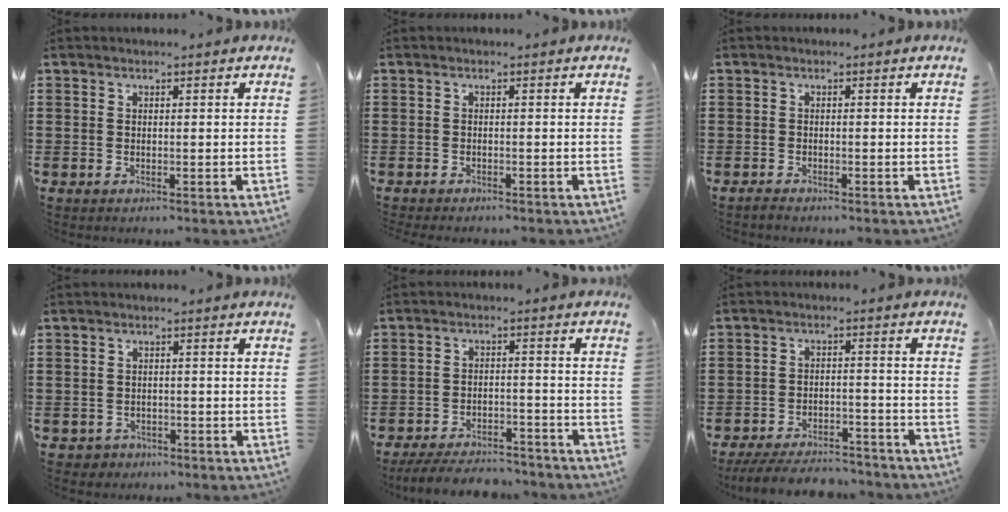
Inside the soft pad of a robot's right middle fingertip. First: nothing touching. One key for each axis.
{"total": 0.8, "fx": -0.8, "fy": -0.1, "fz": 0.0, "tx": -0.003, "ty": -0.002, "tz": -0.016}
{"total": 0.7, "fx": -0.7, "fy": 0.0, "fz": 0.1, "tx": -0.005, "ty": -0.004, "tz": -0.013}
{"total": 1.3, "fx": -1.1, "fy": 0.7, "fz": -0.1, "tx": -0.005, "ty": 0.001, "tz": -0.025}
{"total": 5.5, "fx": -5.4, "fy": 0.7, "fz": 0.9, "tx": -0.018, "ty": 0.007, "tz": -0.106}
{"total": 6.1, "fx": -5.9, "fy": 0.9, "fz": 1.3, "tx": -0.028, "ty": 0.005, "tz": -0.117}